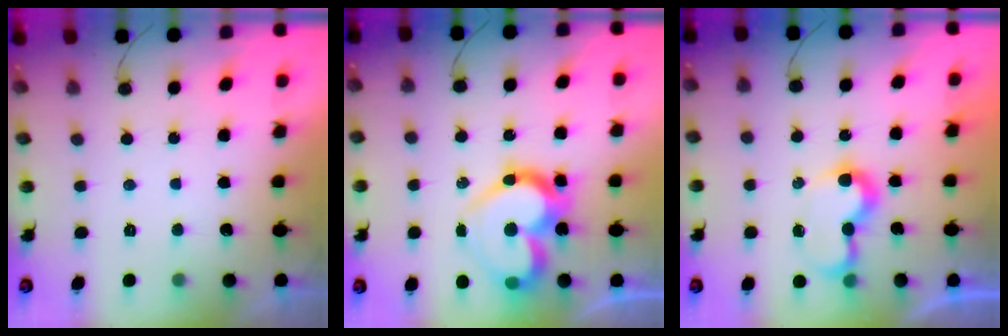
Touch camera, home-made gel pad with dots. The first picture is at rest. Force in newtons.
{"total": 18.1, "press": 18.0, "slide": 1.6}
{"total": 7.2, "press": 7.2, "slide": 0.7}